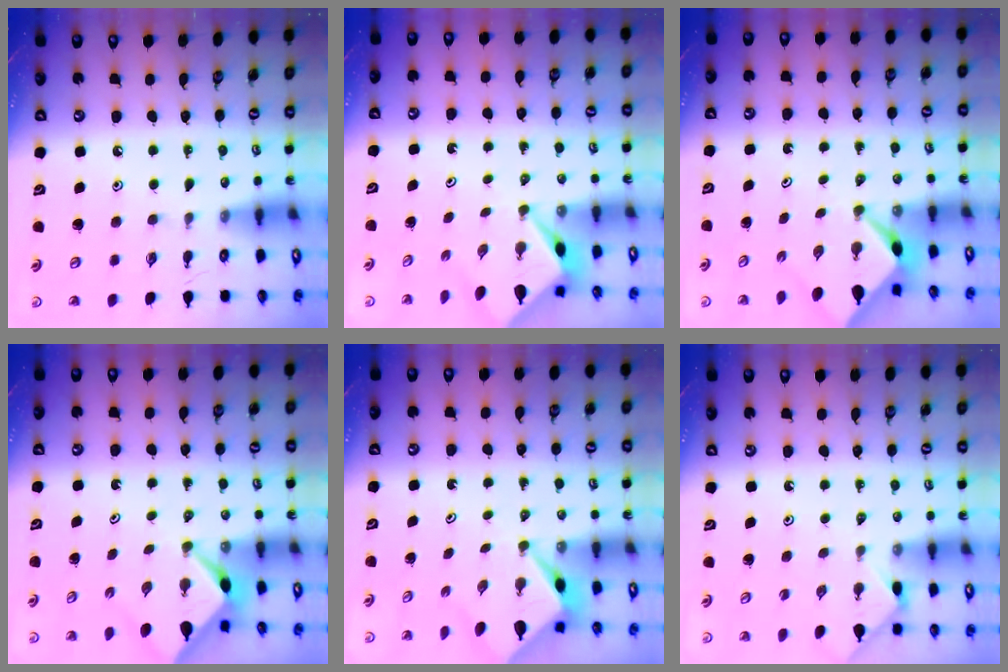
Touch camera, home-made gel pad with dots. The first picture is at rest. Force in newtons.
{"total": 2.7, "press": 2.7, "slide": 0.2}
{"total": 2.5, "press": 2.5, "slide": 0.2}
{"total": 2.4, "press": 2.4, "slide": 0.3}
{"total": 2.7, "press": 2.7, "slide": 0.1}
{"total": 3.0, "press": 2.9, "slide": 0.4}